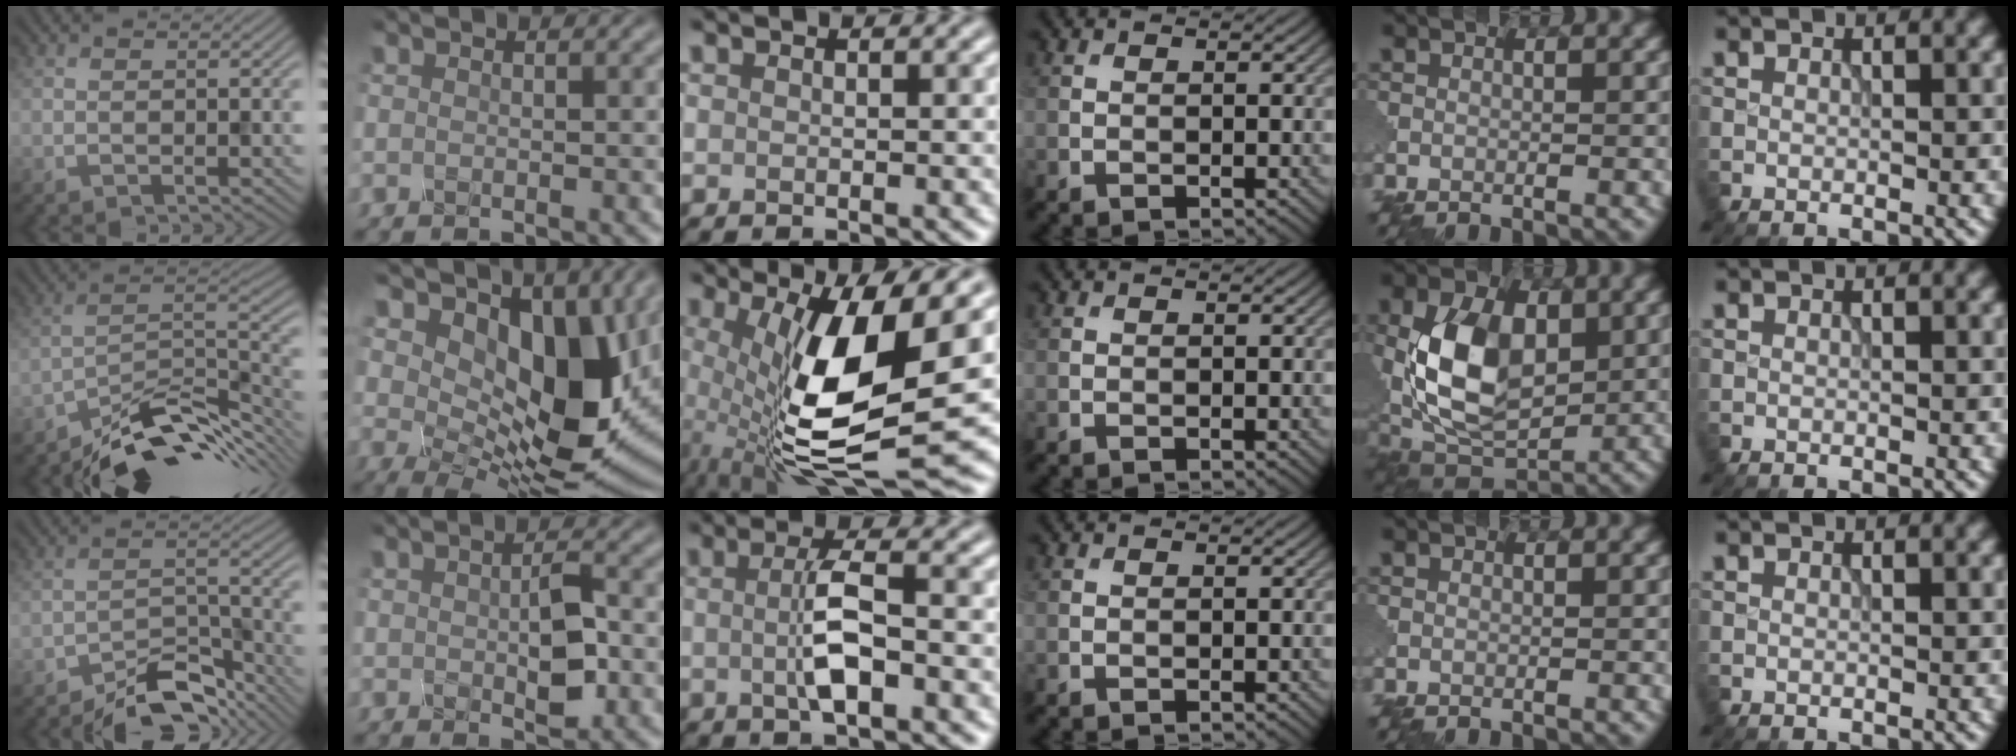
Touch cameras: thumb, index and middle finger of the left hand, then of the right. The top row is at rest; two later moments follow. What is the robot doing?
{"motion": "press", "object": "mechanical pencil"}